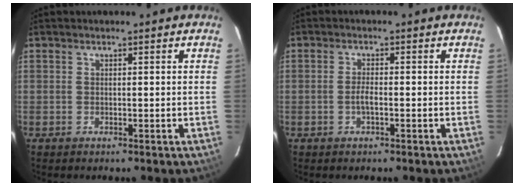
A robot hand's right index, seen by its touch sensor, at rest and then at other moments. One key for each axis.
{"total": 2.0, "fx": -0.7, "fy": 0.4, "fz": 1.8, "tx": -0.036, "ty": 0.002, "tz": -0.015}